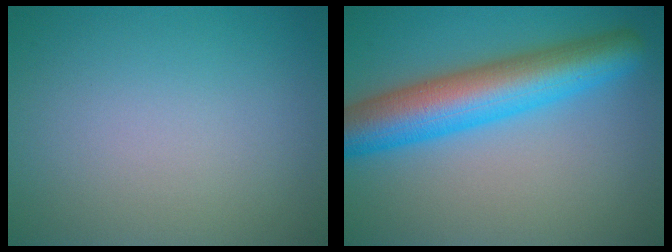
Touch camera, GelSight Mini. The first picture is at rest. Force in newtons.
{"total": 8.8, "press": 8.8, "slide": 0.3}